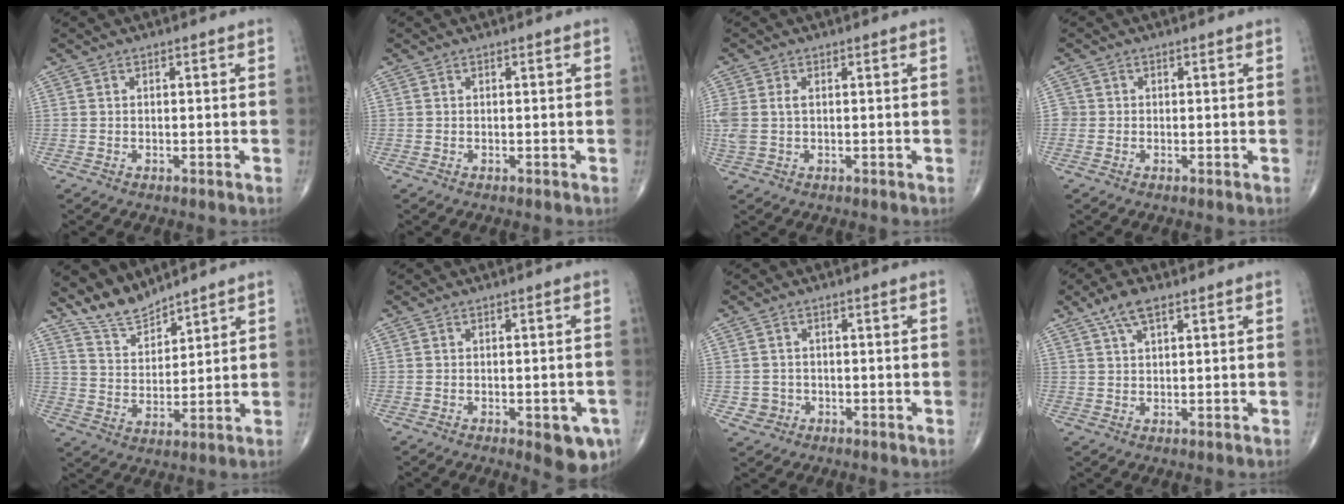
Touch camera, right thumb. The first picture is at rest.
{"total": 0.0}
{"total": 4.4, "force": [0.5, 2.7, 3.4], "torque": [-0.104, 0.013, 0.015]}
{"total": 1.4, "force": [-0.2, 1.4, 0.1], "torque": [0.008, 0.005, -0.005]}
{"total": 6.6, "force": [6.4, 1.5, 1.1], "torque": [-0.012, -0.049, 0.135]}
{"total": 6.4, "force": [-2.6, 2.5, 5.3], "torque": [-0.048, 0.000, -0.024]}
{"total": 2.4, "force": [-0.5, 2.3, 0.2], "torque": [0.010, 0.007, -0.006]}
{"total": 5.1, "force": [3.1, 1.8, 3.6], "torque": [-0.070, 0.000, 0.059]}